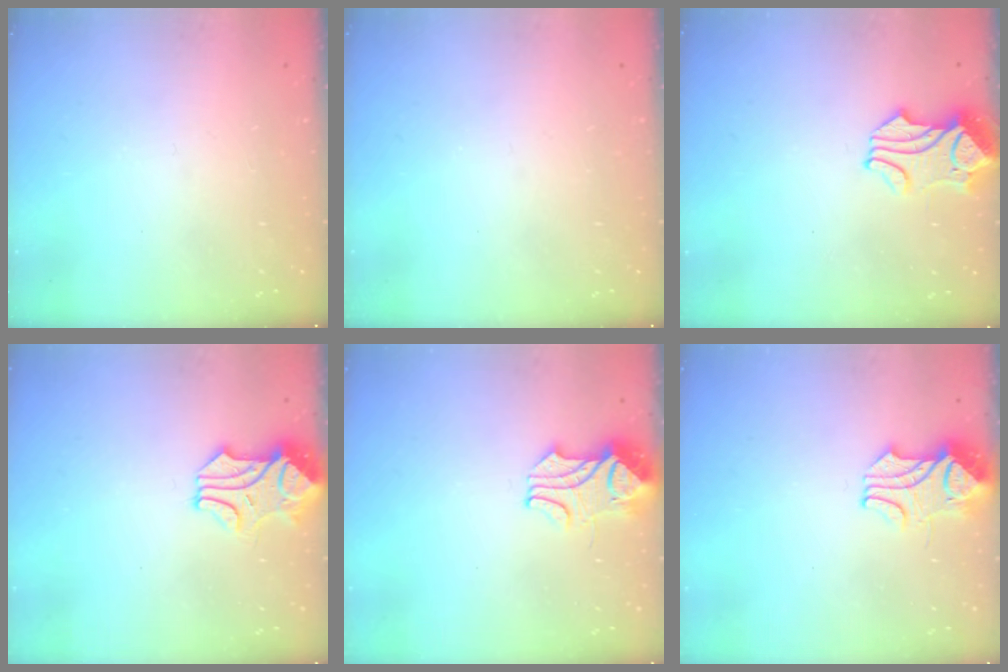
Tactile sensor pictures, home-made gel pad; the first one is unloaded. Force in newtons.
{"total": 0.0}
{"total": 3.0, "press": 2.8, "slide": 0.9}
{"total": 1.2, "press": 0.7, "slide": 1.0}
{"total": 2.4, "press": 2.2, "slide": 0.9}
{"total": 2.1, "press": 1.9, "slide": 0.9}